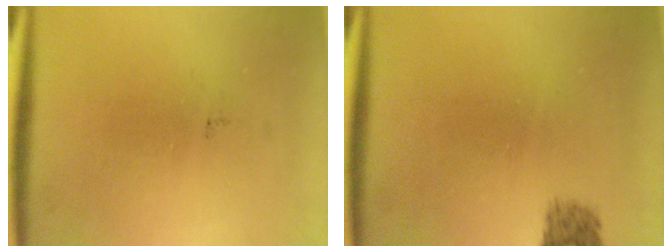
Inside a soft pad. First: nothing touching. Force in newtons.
{"total": 1.8}